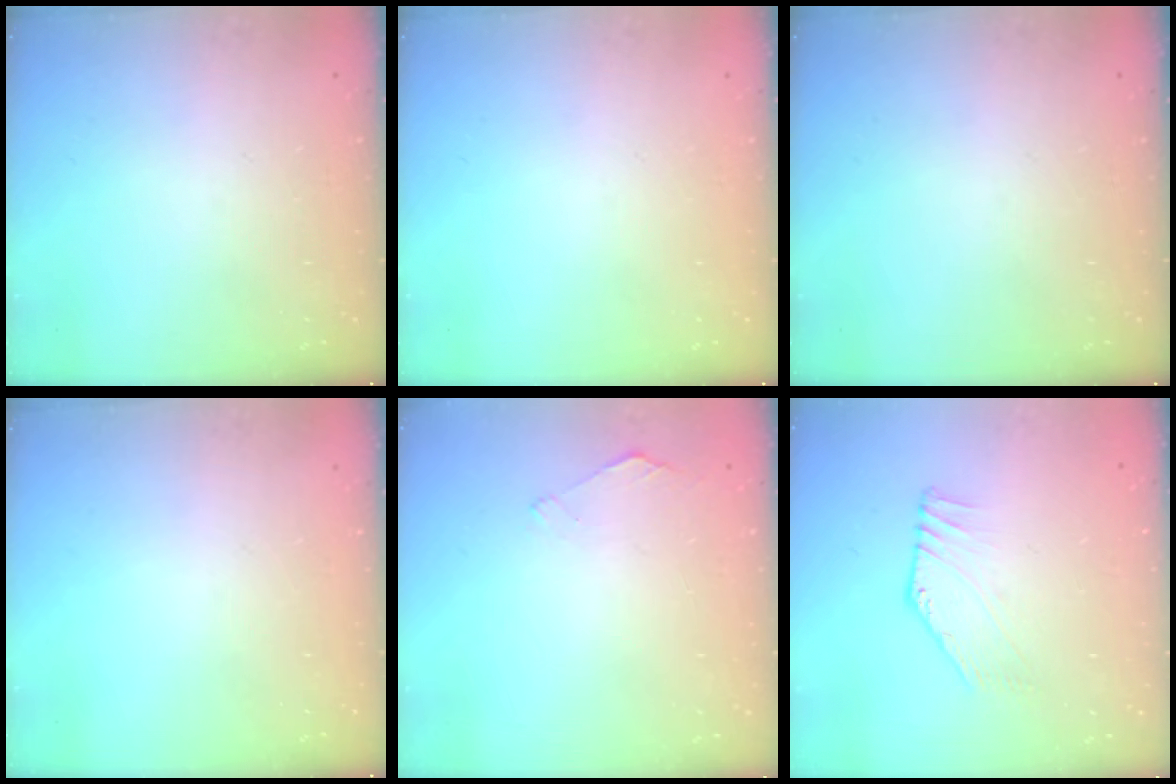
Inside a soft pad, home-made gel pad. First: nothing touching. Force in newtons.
{"total": 0.0}
{"total": 0.0}
{"total": 0.0}
{"total": 1.3, "press": 1.2, "slide": 0.3}
{"total": 2.7, "press": 2.7, "slide": 0.2}